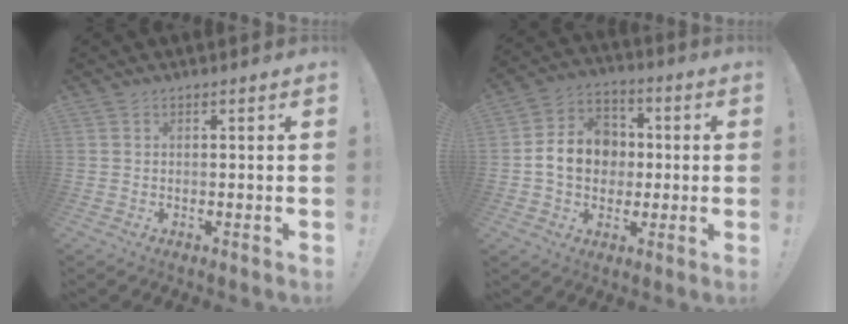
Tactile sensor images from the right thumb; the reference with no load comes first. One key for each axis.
{"total": 13.7, "fx": 0.0, "fy": 11.5, "fz": 7.4, "tx": -0.119, "ty": 0.016, "tz": 0.009}